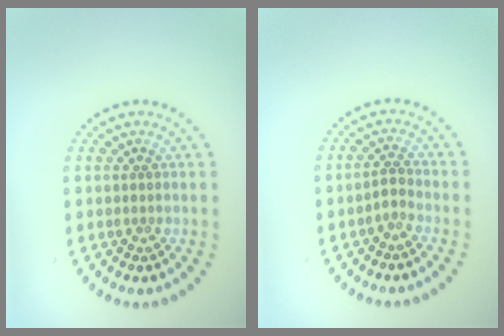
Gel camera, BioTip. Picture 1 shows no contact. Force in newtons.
{"total": 1.1, "press": 0.8, "slide": 0.7}